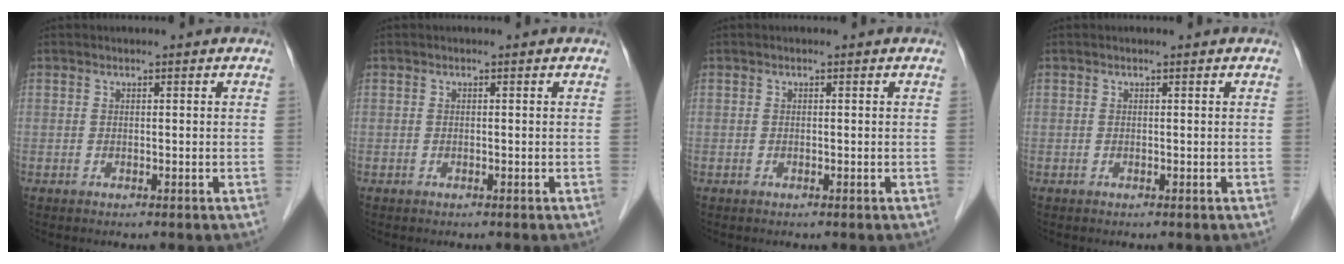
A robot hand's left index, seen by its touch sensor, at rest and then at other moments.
{"total": 0.0}
{"total": 0.0}
{"total": 0.0}